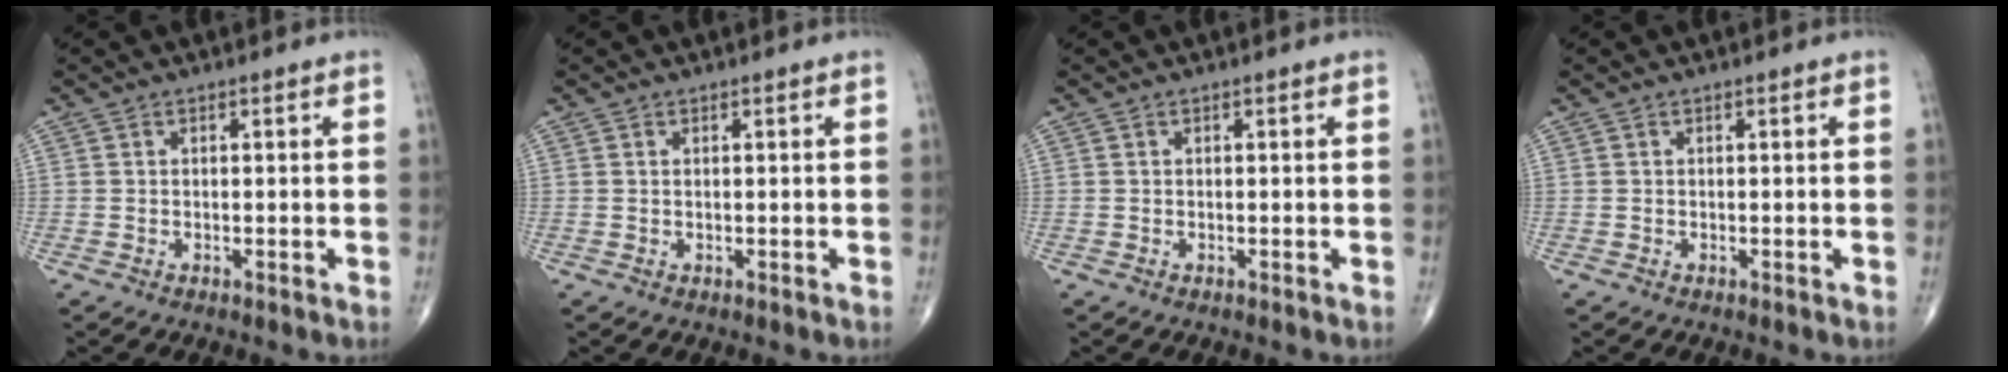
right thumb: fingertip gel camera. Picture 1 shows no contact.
{"total": 0.0}
{"total": 0.0}
{"total": 0.0}